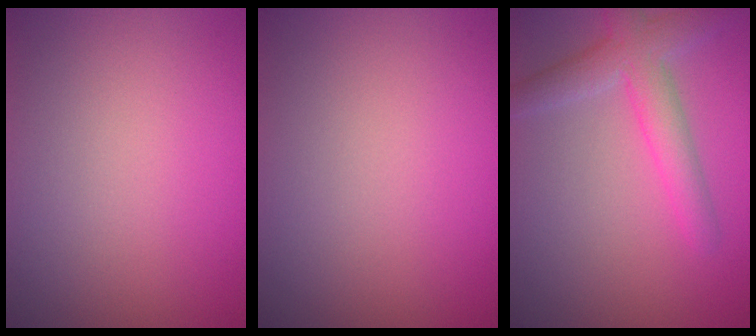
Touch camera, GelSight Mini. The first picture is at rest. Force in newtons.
{"total": 0.0}
{"total": 3.8, "press": 3.8, "slide": 0.2}